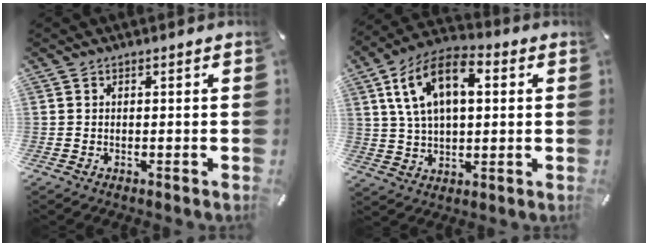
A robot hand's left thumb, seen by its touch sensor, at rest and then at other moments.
{"total": 14.2, "force": [4.8, 8.4, 10.4], "torque": [-0.218, 0.005, 0.083]}